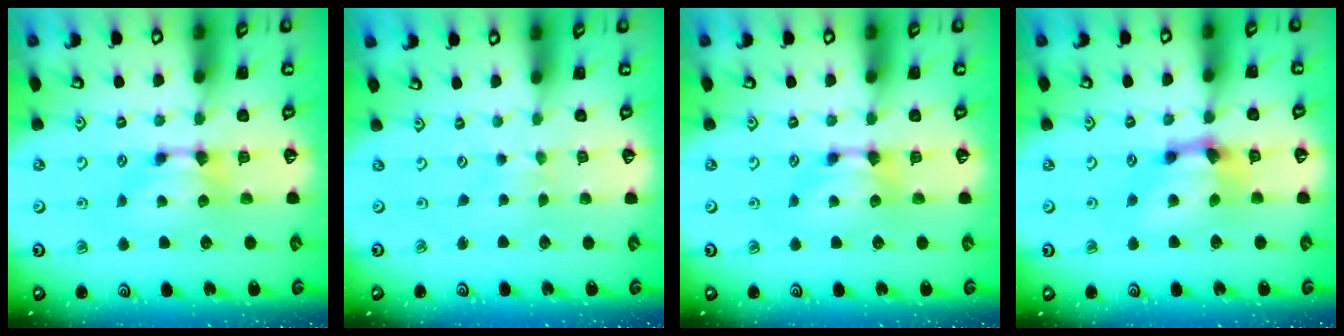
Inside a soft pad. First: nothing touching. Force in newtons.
{"total": 3.6, "press": 3.6, "slide": 0.1}
{"total": 0.0}
{"total": 3.4, "press": 2.7, "slide": 2.1}